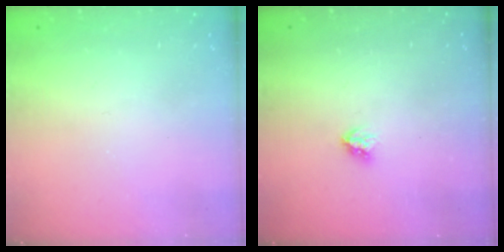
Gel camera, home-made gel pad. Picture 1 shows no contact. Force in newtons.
{"total": 3.0, "press": 2.9, "slide": 0.4}